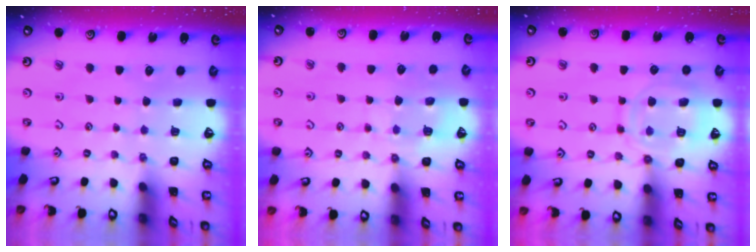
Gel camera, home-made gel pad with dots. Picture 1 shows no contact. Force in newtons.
{"total": 6.3, "press": 6.2, "slide": 0.6}
{"total": 13.7, "press": 13.7, "slide": 1.2}